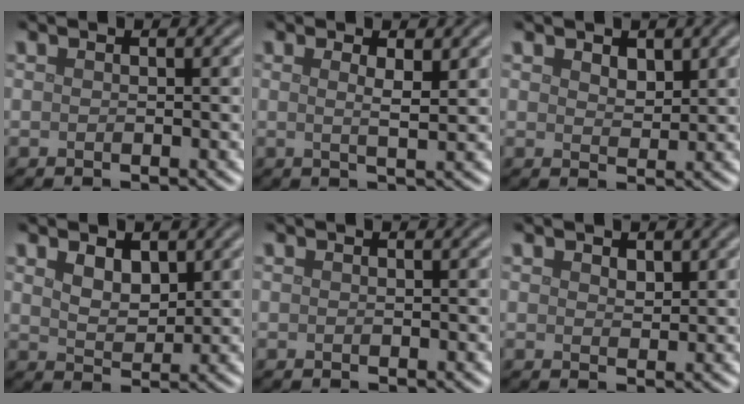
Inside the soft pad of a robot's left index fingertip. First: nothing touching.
{"total": 2.1, "force": [0.8, 0.5, 1.8], "torque": [-0.028, 0.000, 0.008]}
{"total": 1.6, "force": [1.1, 0.9, 0.8], "torque": [-0.013, -0.002, 0.023]}
{"total": 2.6, "force": [1.4, 1.5, 1.6], "torque": [-0.032, -0.004, 0.029]}
{"total": 0.0}
{"total": 1.1, "force": [0.8, 0.6, 0.5], "torque": [-0.008, -0.001, 0.015]}